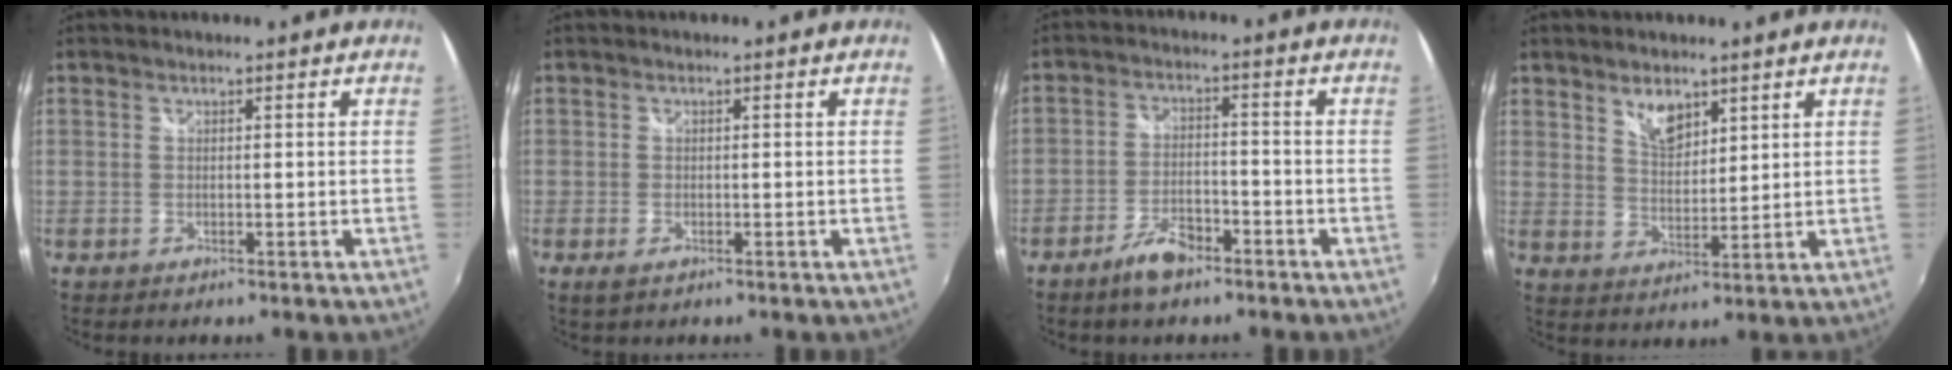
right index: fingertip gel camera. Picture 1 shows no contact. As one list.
[{"total": 1.8, "force": [-0.9, 1.0, 1.2], "torque": [-0.024, -0.006, -0.016]}, {"total": 6.6, "force": [-4.7, 2.5, 3.8], "torque": [-0.089, 0.000, -0.082]}, {"total": 5.2, "force": [3.5, 2.6, 2.9], "torque": [-0.043, 0.000, 0.064]}]